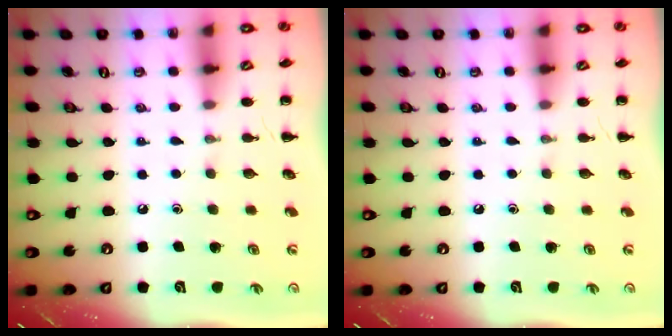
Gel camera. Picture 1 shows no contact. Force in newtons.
{"total": 0.0}